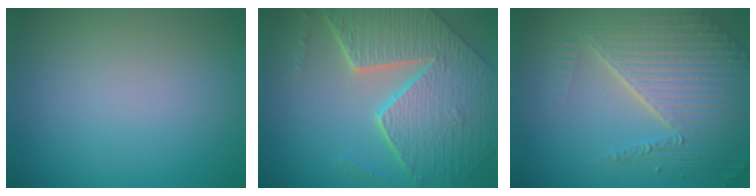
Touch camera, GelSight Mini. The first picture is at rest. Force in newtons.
{"total": 9.0, "press": 6.4, "slide": 6.4}
{"total": 8.5, "press": 5.6, "slide": 6.3}